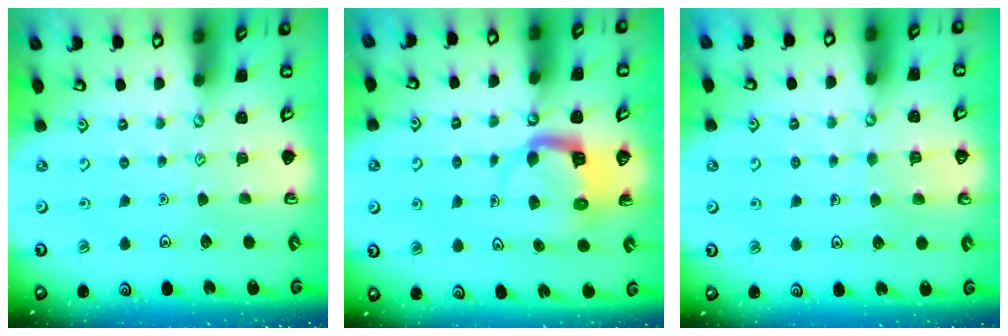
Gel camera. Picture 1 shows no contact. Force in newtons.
{"total": 6.7, "press": 6.7, "slide": 0.1}
{"total": 4.9, "press": 4.9, "slide": 0.3}